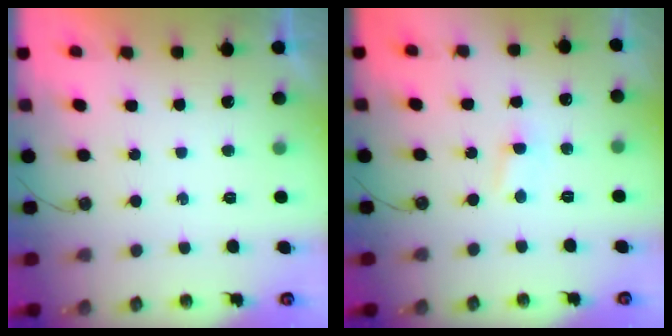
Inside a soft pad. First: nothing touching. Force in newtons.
{"total": 1.9, "press": 1.9, "slide": 0.3}